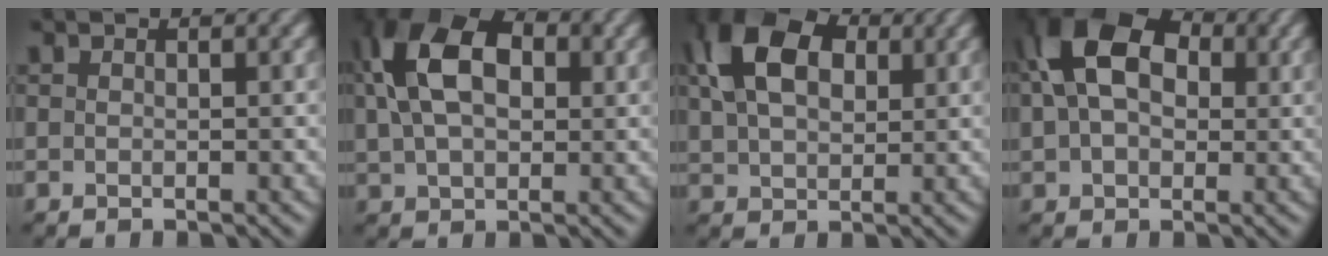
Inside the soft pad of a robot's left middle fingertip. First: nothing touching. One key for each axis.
{"total": 10.7, "fx": 3.2, "fy": 6.7, "fz": 7.7, "tx": -0.167, "ty": 0.032, "tz": 0.051}
{"total": 9.3, "fx": 3.6, "fy": 5.7, "fz": 6.3, "tx": -0.137, "ty": 0.025, "tz": 0.059}
{"total": 12.5, "fx": 3.8, "fy": 8.5, "fz": 8.3, "tx": -0.152, "ty": 0.047, "tz": 0.047}